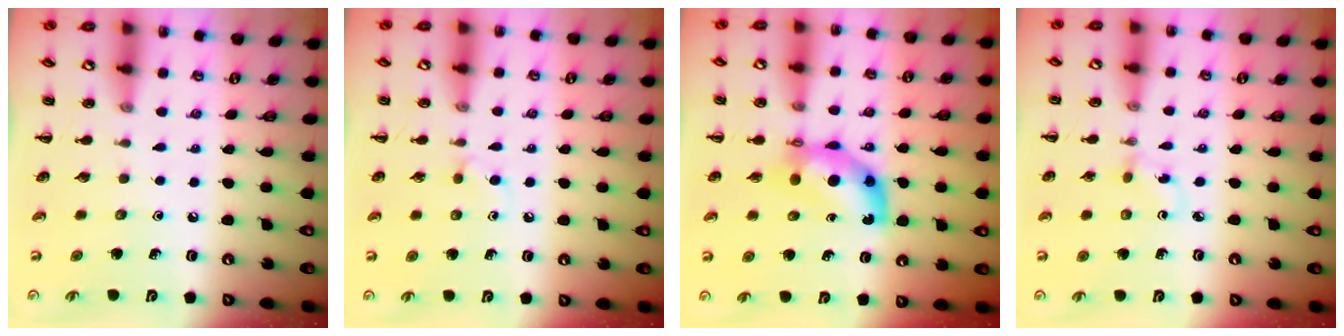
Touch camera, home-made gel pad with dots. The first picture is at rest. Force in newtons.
{"total": 2.2, "press": 2.0, "slide": 1.0}
{"total": 7.8, "press": 7.6, "slide": 1.7}
{"total": 1.7, "press": 1.5, "slide": 0.9}